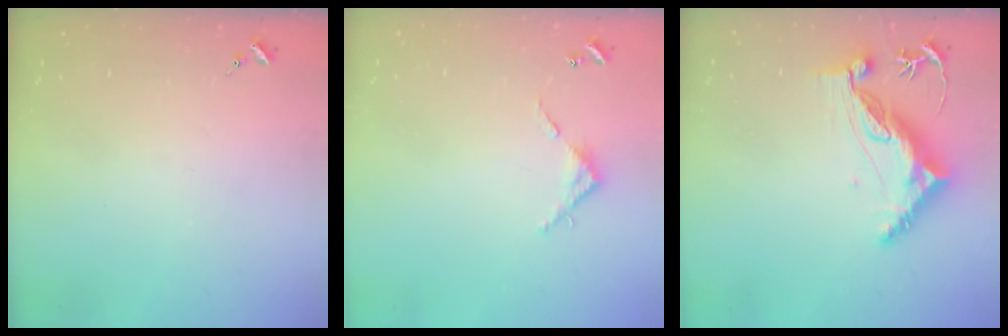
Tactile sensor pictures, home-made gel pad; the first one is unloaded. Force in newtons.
{"total": 4.5, "press": 4.5, "slide": 0.4}
{"total": 10.7, "press": 10.6, "slide": 1.2}